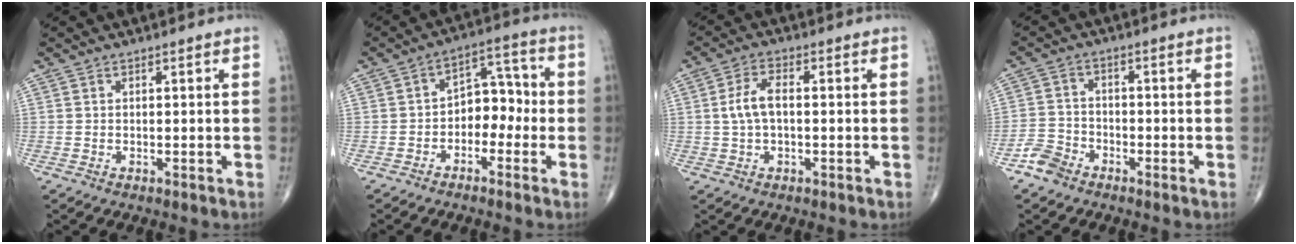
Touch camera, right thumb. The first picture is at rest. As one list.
[{"total": 7.6, "force": [-2.0, 5.3, 5.1], "torque": [-0.041, 0.043, -0.046]}, {"total": 5.2, "force": [0.1, 2.6, 4.5], "torque": [-0.098, 0.016, -0.002]}, {"total": 4.4, "force": [-3.2, 2.7, 1.2], "torque": [-0.015, 0.014, -0.072]}]